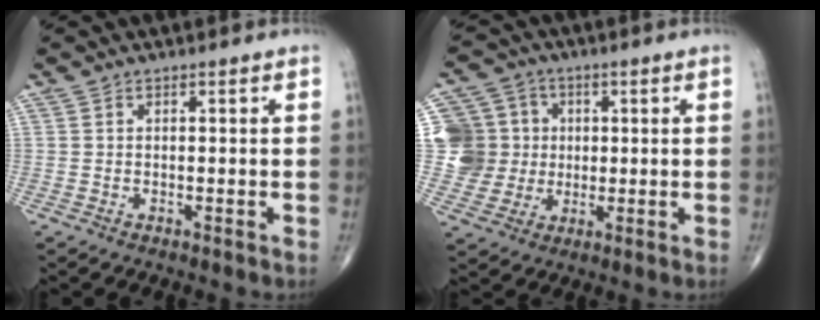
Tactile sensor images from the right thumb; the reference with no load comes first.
{"total": 10.7, "force": [1.1, 10.3, 2.4], "torque": [-0.015, 0.017, 0.022]}